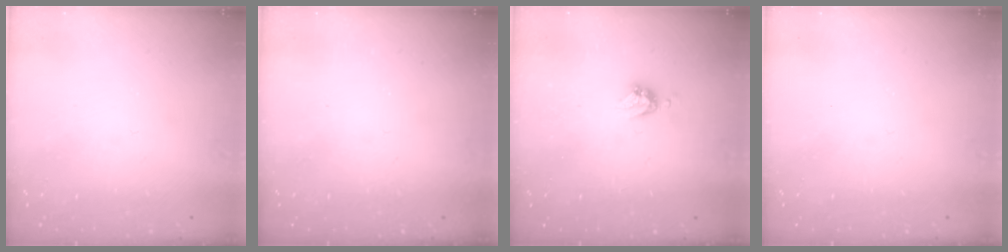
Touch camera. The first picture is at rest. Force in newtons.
{"total": 0.0}
{"total": 4.0, "press": 4.0, "slide": 0.4}
{"total": 0.0}